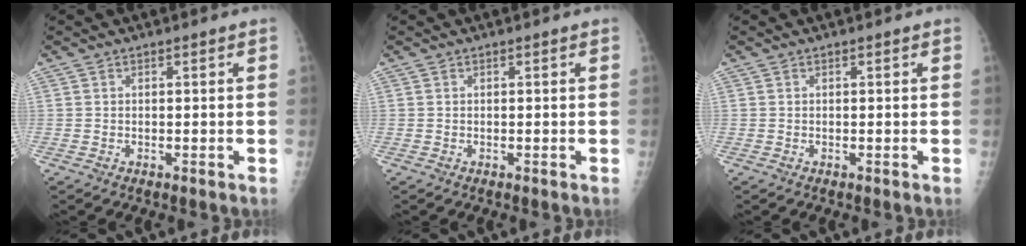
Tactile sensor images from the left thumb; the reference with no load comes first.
{"total": 0.0}
{"total": 0.0}